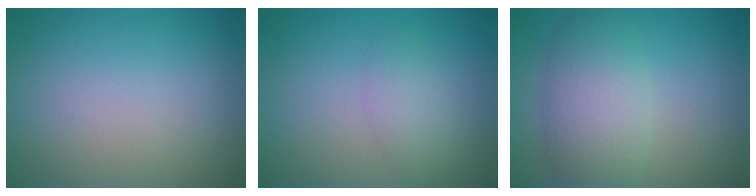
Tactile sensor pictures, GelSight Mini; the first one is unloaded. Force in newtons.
{"total": 1.8, "press": 1.8, "slide": 0.1}
{"total": 5.3, "press": 5.3, "slide": 0.1}